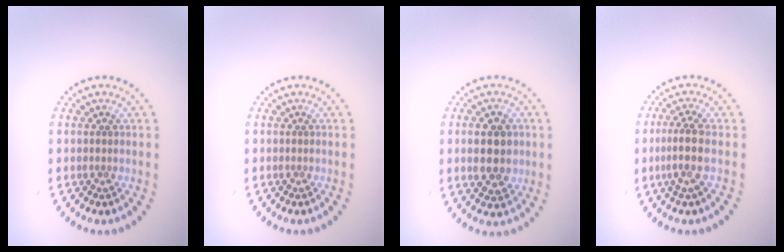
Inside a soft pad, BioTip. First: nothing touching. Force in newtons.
{"total": 0.0}
{"total": 4.4, "press": 4.4, "slide": 0.2}
{"total": 2.7, "press": 2.2, "slide": 1.5}